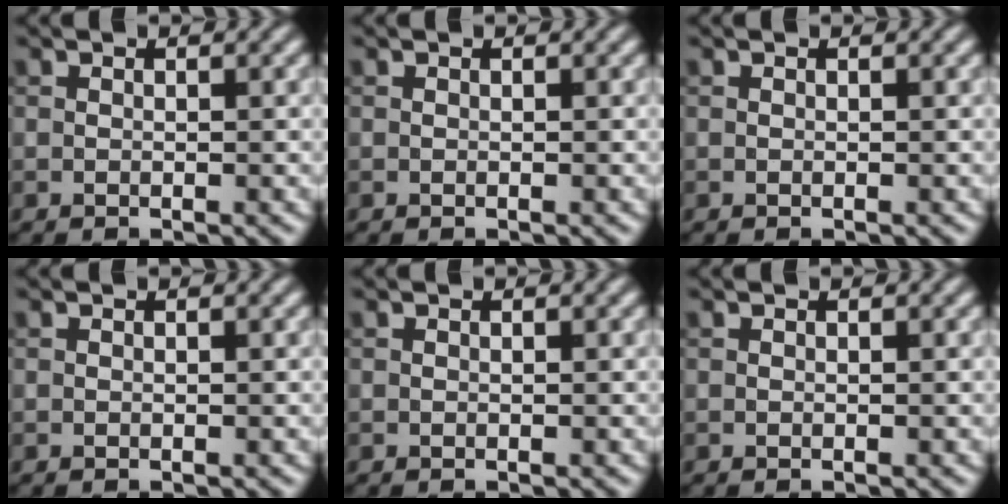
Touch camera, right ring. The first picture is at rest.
{"total": 0.0}
{"total": 0.0}
{"total": 0.0}
{"total": 0.0}
{"total": 0.0}